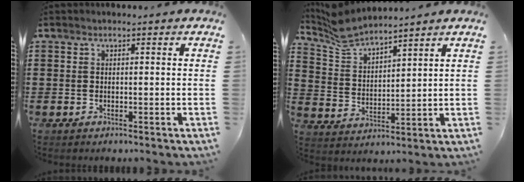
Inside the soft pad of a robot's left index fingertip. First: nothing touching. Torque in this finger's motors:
{"motor_torque": [0.34, -0.42, 0.01, 0.01]}